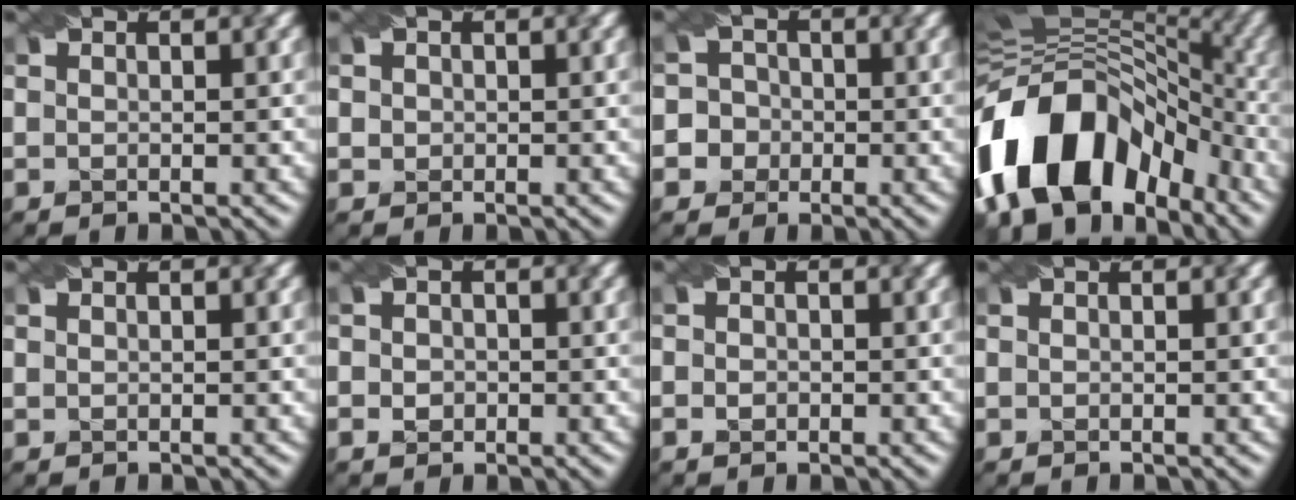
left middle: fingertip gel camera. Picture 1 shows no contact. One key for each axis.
{"total": 0.9, "fx": 0.2, "fy": 0.8, "fz": 0.3, "tx": -0.006, "ty": 0.006, "tz": 0.009}
{"total": 5.1, "fx": -1.5, "fy": 4.8, "fz": 0.7, "tx": 0.001, "ty": 0.021, "tz": -0.049}
{"total": 15.5, "fx": -5.9, "fy": 9.3, "fz": 10.9, "tx": -0.202, "ty": 0.030, "tz": -0.117}
{"total": 0.0}
{"total": 1.4, "fx": -0.3, "fy": 1.3, "fz": 0.6, "tx": 0.001, "ty": 0.005, "tz": -0.009}
{"total": 0.9, "fx": -0.3, "fy": 0.7, "fz": 0.4, "tx": 0.000, "ty": 0.002, "tz": -0.009}
{"total": 0.0}